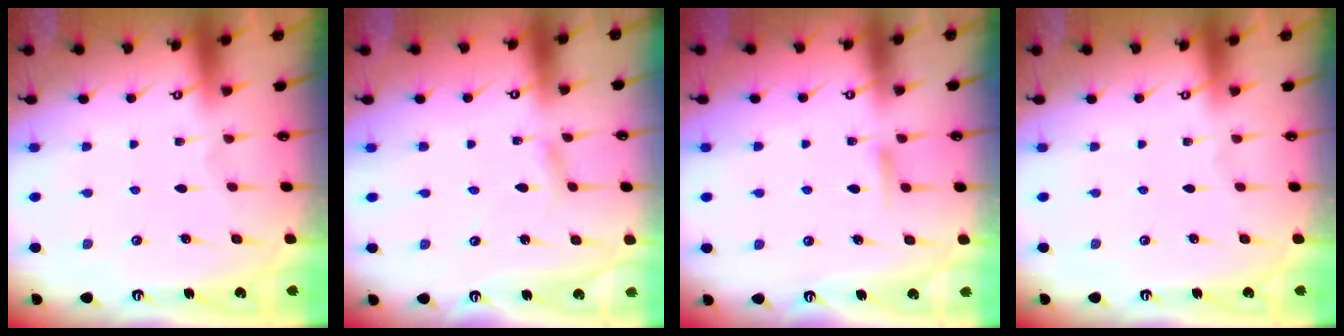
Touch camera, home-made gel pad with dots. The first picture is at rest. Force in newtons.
{"total": 2.5, "press": 2.5, "slide": 0.3}
{"total": 5.4, "press": 5.4, "slide": 0.8}
{"total": 0.0}